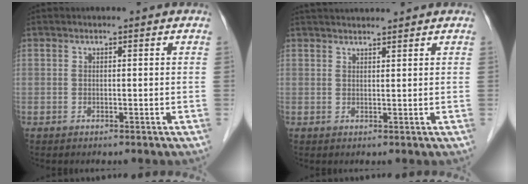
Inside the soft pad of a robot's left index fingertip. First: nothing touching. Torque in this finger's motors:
{"motor_torque": [0.43, -0.40, 0.09, 0.00]}